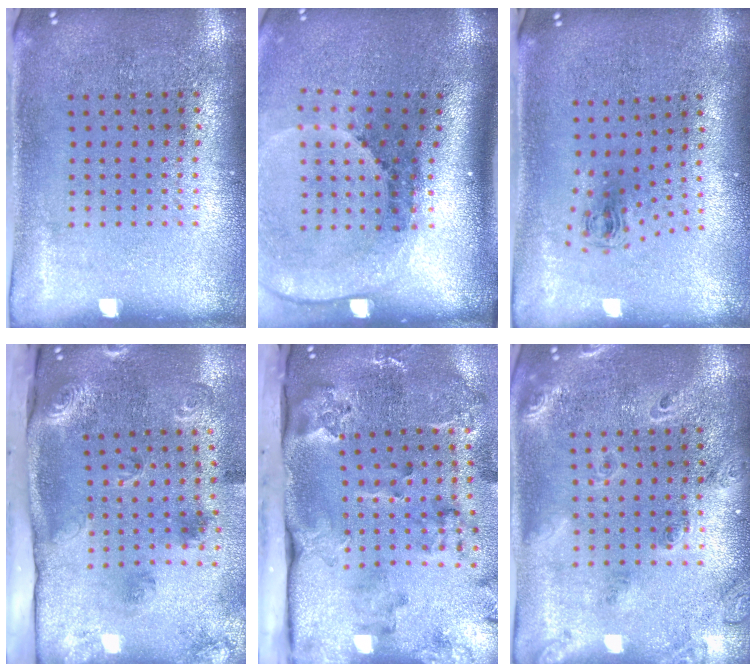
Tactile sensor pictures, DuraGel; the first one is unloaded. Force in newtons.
{"total": 2.6, "press": 1.8, "slide": 1.9}
{"total": 0.7, "press": 0.4, "slide": 0.6}
{"total": 2.7, "press": 1.9, "slide": 1.8}
{"total": 3.9, "press": 2.7, "slide": 2.8}
{"total": 1.8, "press": 1.5, "slide": 1.0}